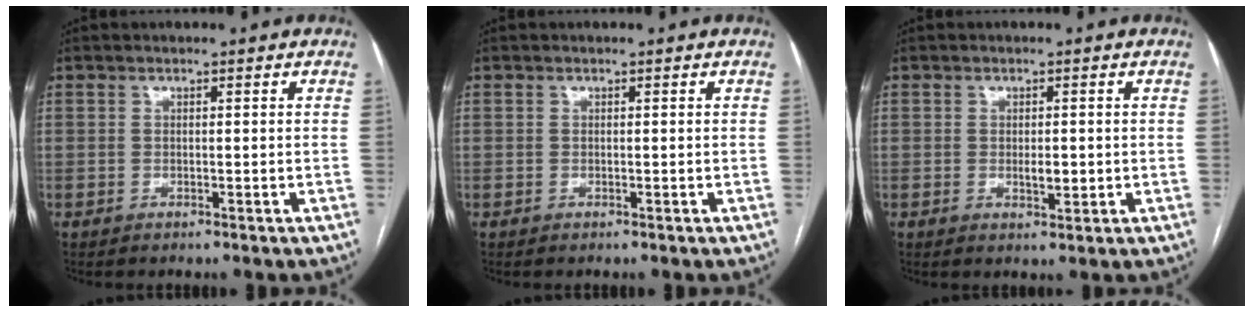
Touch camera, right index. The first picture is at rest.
{"total": 0.0}
{"total": 2.4, "force": [-0.2, 0.9, 2.2], "torque": [-0.037, -0.002, -0.001]}